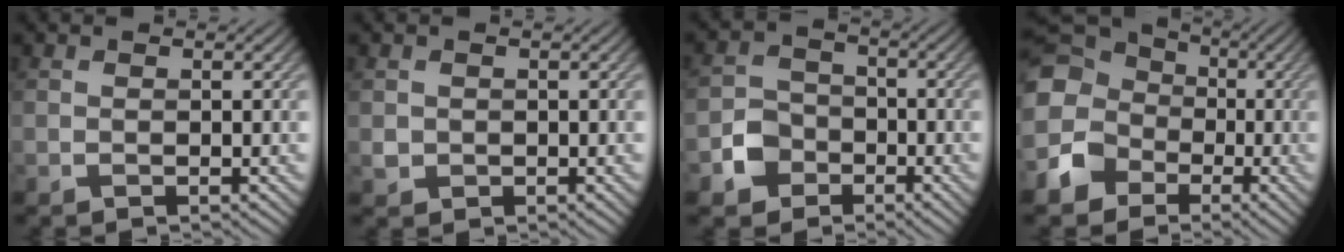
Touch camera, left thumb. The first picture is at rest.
{"total": 1.2, "force": [0.0, 1.2, 0.2], "torque": [-0.006, -0.003, 0.000]}
{"total": 4.8, "force": [-2.3, 3.8, 1.7], "torque": [-0.038, 0.005, -0.053]}
{"total": 11.9, "force": [-2.3, 10.6, 4.9], "torque": [-0.152, -0.028, -0.066]}